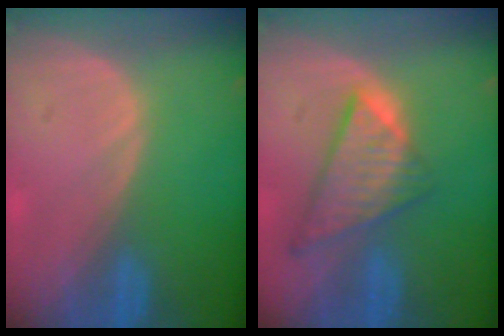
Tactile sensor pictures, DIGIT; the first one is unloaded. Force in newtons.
{"total": 8.5, "press": 7.3, "slide": 4.5}